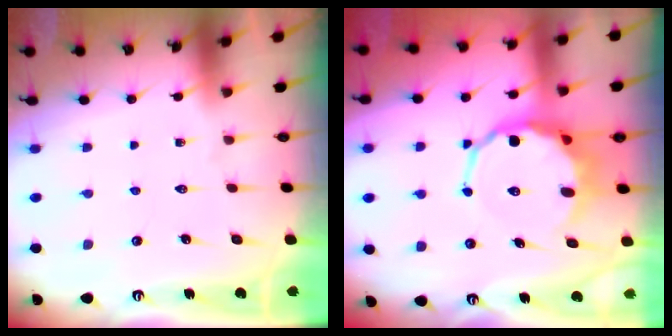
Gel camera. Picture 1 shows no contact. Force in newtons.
{"total": 8.8, "press": 8.4, "slide": 2.6}